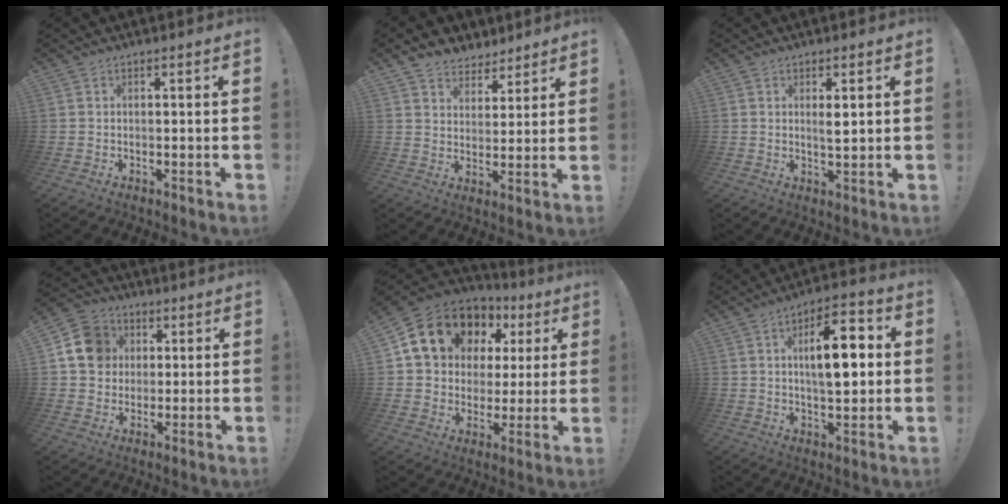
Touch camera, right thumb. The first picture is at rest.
{"total": 6.2, "force": [4.5, 4.2, 0.8], "torque": [-0.015, -0.034, 0.089]}
{"total": 3.0, "force": [1.0, 0.8, 2.7], "torque": [-0.035, -0.012, 0.012]}
{"total": 13.0, "force": [2.9, 11.5, 5.3], "torque": [-0.062, 0.002, 0.063]}
{"total": 16.5, "force": [8.8, 12.0, 7.1], "torque": [-0.116, -0.043, 0.181]}
{"total": 13.5, "force": [1.7, 6.1, 11.9], "torque": [-0.174, 0.001, 0.023]}